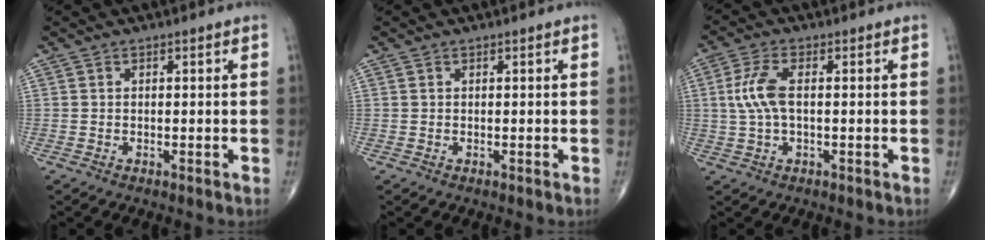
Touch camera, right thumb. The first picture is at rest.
{"total": 0.0}
{"total": 6.2, "force": [0.5, 2.7, 5.6], "torque": [-0.139, 0.012, 0.007]}